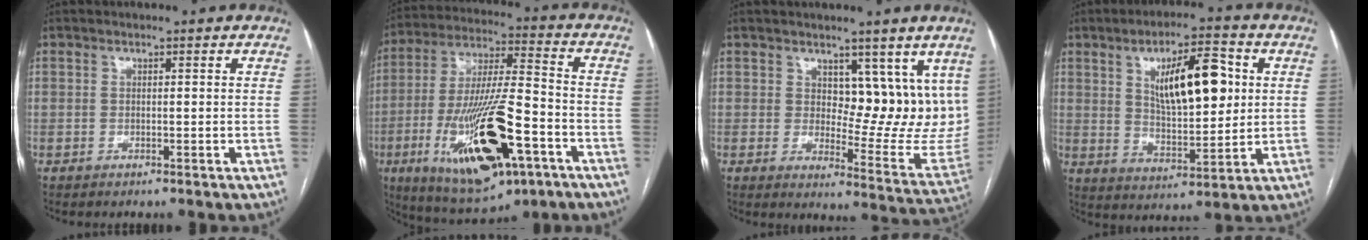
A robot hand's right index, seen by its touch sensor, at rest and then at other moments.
{"total": 21.8, "force": [-8.5, 5.3, 19.3], "torque": [-0.381, -0.026, -0.135]}
{"total": 11.6, "force": [6.2, 5.3, 8.2], "torque": [-0.092, -0.016, 0.093]}
{"total": 12.8, "force": [3.6, 4.2, 11.6], "torque": [-0.189, 0.009, 0.063]}